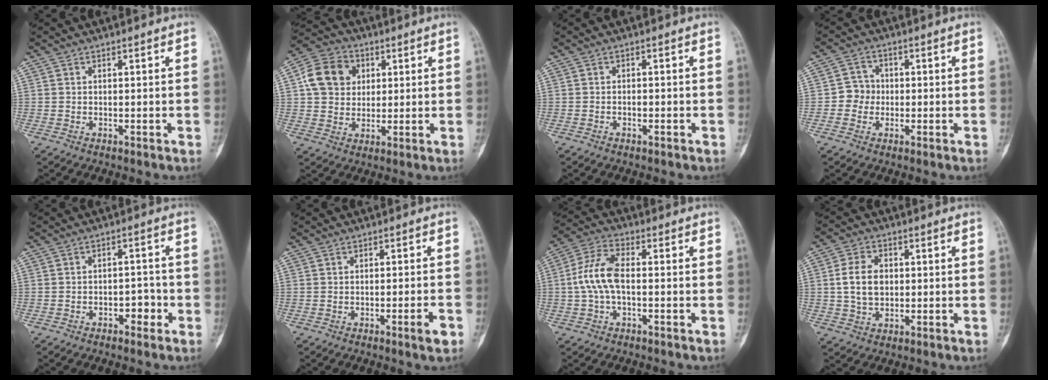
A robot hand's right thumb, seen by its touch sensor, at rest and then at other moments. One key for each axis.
{"total": 10.8, "fx": 2.5, "fy": 9.1, "fz": 5.2, "tx": -0.074, "ty": 0.004, "tz": 0.035}
{"total": 1.2, "fx": -0.6, "fy": 0.6, "fz": 0.8, "tx": -0.017, "ty": 0.007, "tz": -0.010}
{"total": 3.9, "fx": -0.6, "fy": 3.8, "fz": 0.9, "tx": 0.012, "ty": 0.012, "tz": -0.020}
{"total": 4.0, "fx": -1.8, "fy": 2.5, "fz": 2.5, "tx": -0.020, "ty": 0.023, "tz": -0.029}
{"total": 3.3, "fx": -1.6, "fy": 0.4, "fz": 2.8, "tx": -0.045, "ty": 0.005, "tz": -0.024}
{"total": 8.8, "fx": -0.5, "fy": 4.6, "fz": 7.5, "tx": -0.160, "ty": 0.028, "tz": -0.016}
{"total": 7.2, "fx": 0.4, "fy": 5.2, "fz": 5.0, "tx": -0.082, "ty": 0.005, "tz": 0.008}